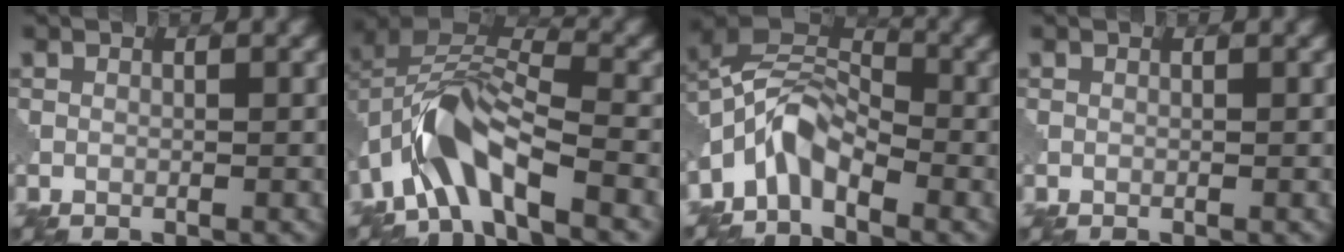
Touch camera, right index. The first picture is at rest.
{"total": 8.0, "force": [-3.9, 2.9, 6.3], "torque": [-0.111, 0.012, -0.086]}
{"total": 5.2, "force": [-3.2, 2.5, 3.2], "torque": [-0.057, 0.012, -0.078]}
{"total": 0.0}